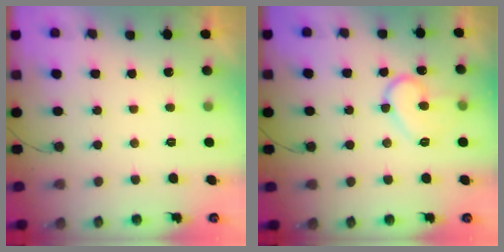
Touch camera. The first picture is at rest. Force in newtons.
{"total": 12.2, "press": 12.1, "slide": 0.9}